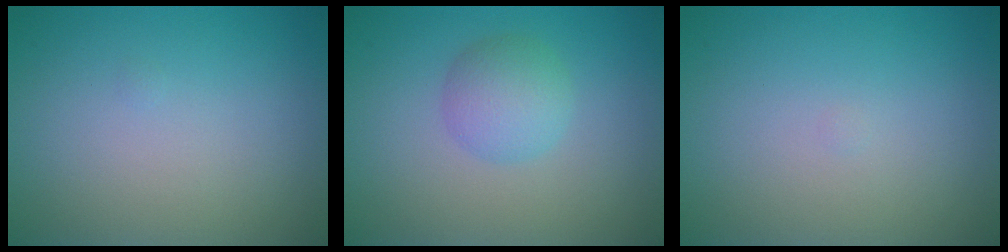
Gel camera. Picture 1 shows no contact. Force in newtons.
{"total": 2.9, "press": 2.9, "slide": 0.0}
{"total": 0.0}